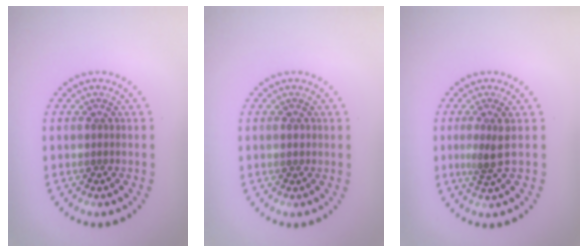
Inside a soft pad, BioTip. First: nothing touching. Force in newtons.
{"total": 0.9, "press": 0.9, "slide": 0.0}
{"total": 2.3, "press": 1.8, "slide": 1.5}